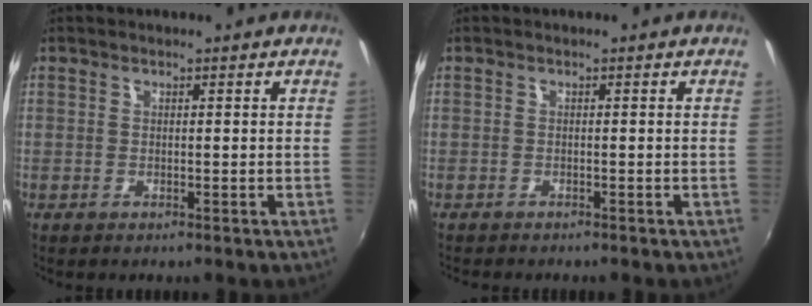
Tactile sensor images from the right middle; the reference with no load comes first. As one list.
[{"total": 1.5, "force": [-1.4, 0.2, 0.4], "torque": [-0.012, -0.009, -0.021]}]